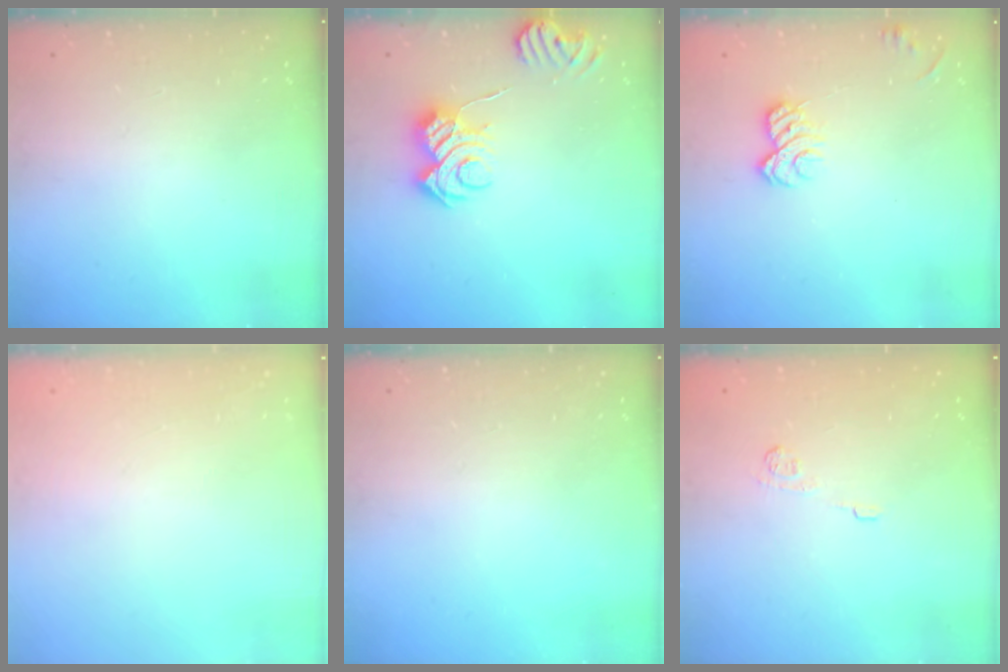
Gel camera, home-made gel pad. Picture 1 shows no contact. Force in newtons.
{"total": 8.5, "press": 8.5, "slide": 0.7}
{"total": 6.6, "press": 6.6, "slide": 0.9}
{"total": 2.7, "press": 2.6, "slide": 0.8}
{"total": 0.0}
{"total": 7.1, "press": 6.9, "slide": 1.5}